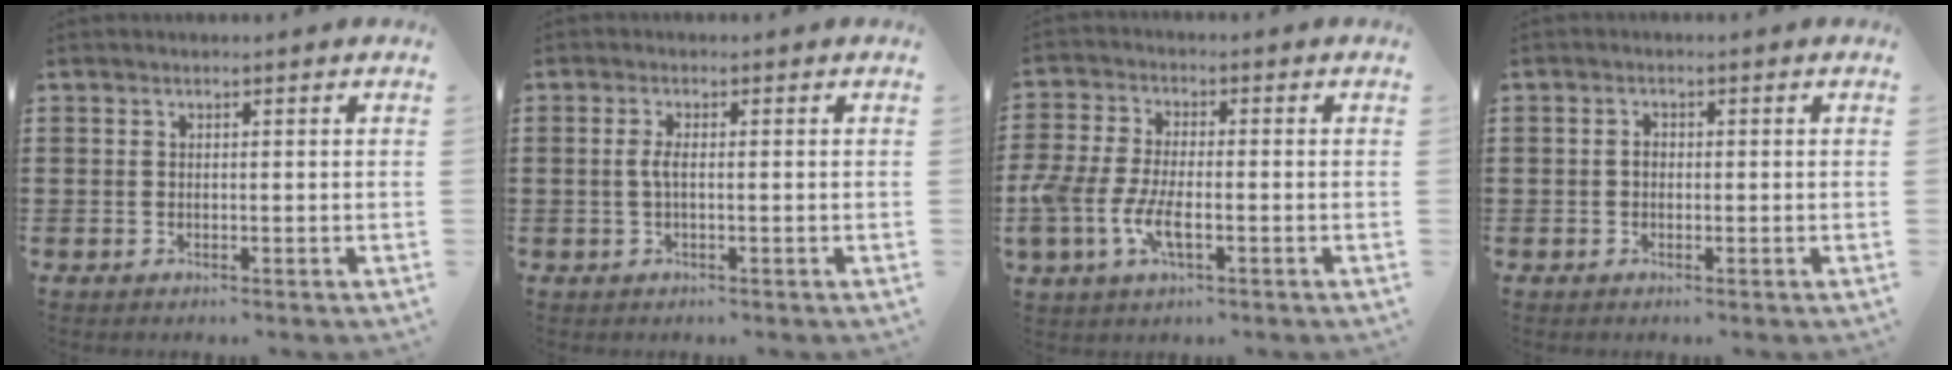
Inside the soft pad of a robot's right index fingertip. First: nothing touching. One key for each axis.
{"total": 2.0, "fx": -0.2, "fy": 0.5, "fz": 1.9, "tx": -0.053, "ty": -0.005, "tz": -0.011}
{"total": 6.7, "fx": -2.1, "fy": 2.8, "fz": 5.7, "tx": -0.140, "ty": -0.009, "tz": -0.045}
{"total": 1.2, "fx": -0.2, "fy": 0.8, "fz": 0.9, "tx": -0.019, "ty": 0.002, "tz": -0.004}